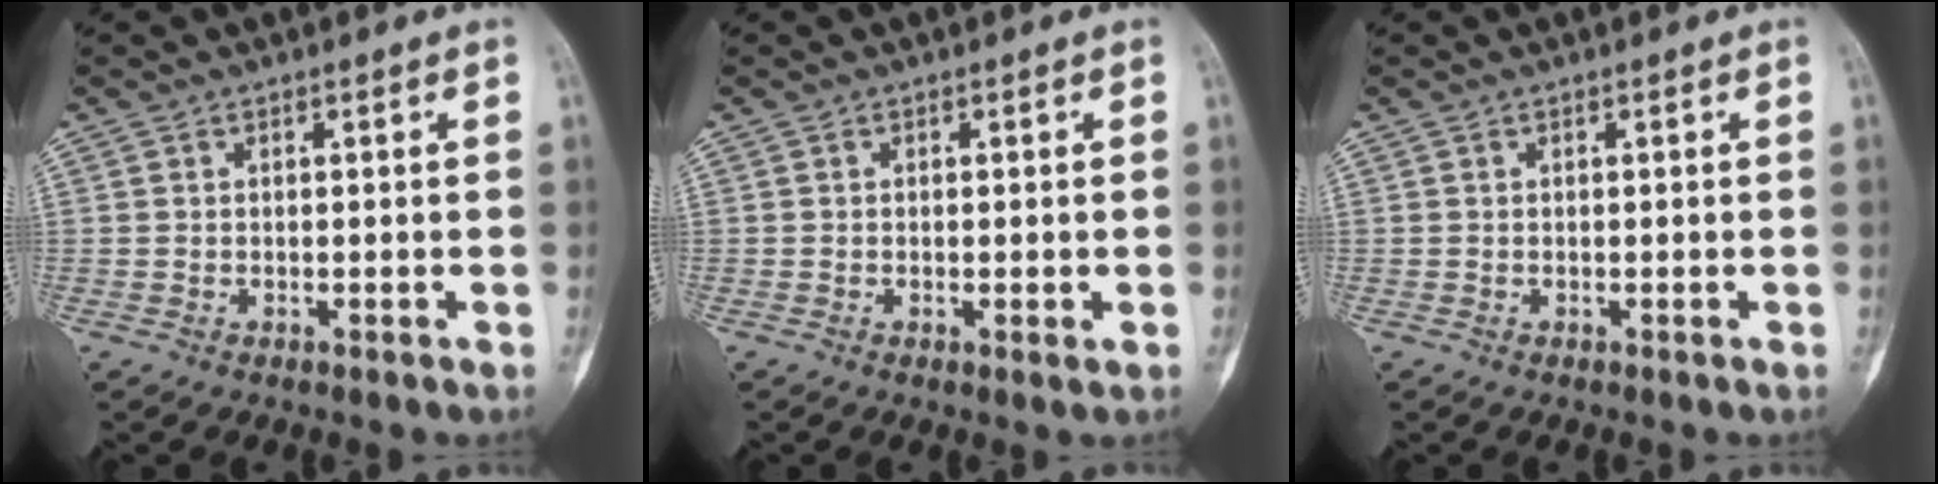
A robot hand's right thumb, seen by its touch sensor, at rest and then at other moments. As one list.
[{"total": 1.2, "force": [-0.2, 0.3, 1.2], "torque": [-0.023, -0.006, -0.003]}, {"total": 0.0}]